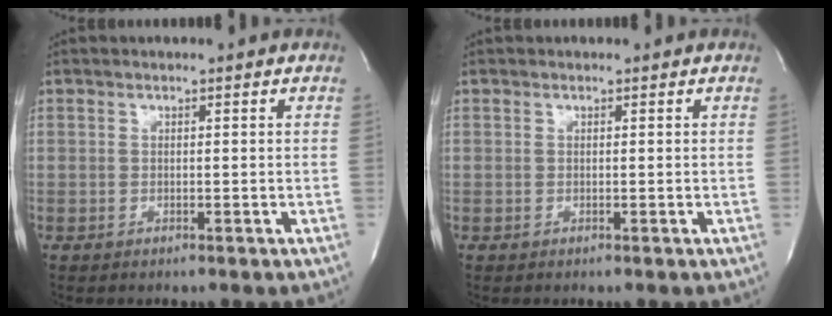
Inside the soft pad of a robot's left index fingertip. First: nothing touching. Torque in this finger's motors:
{"motor_torque": [-0.24, -0.26, 0.08, 0.05]}